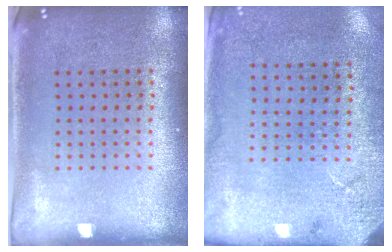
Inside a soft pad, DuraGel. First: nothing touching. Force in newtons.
{"total": 2.7, "press": 2.2, "slide": 1.5}